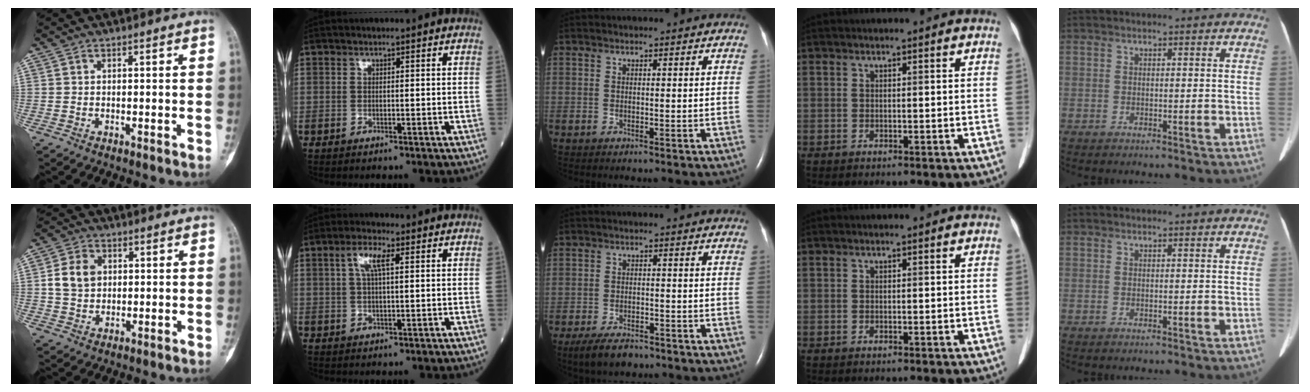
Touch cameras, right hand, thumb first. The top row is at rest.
{"thumb": {"total": 6.7, "force": [1.1, 5.4, 3.9], "torque": [-0.057, 0.002, 0.020]}, "index": {"total": 4.1, "force": [1.4, 0.9, 3.7], "torque": [-0.079, 0.011, 0.029]}, "middle": {"total": 5.1, "force": [-3.9, 1.9, 2.6], "torque": [-0.053, -0.005, -0.064]}}